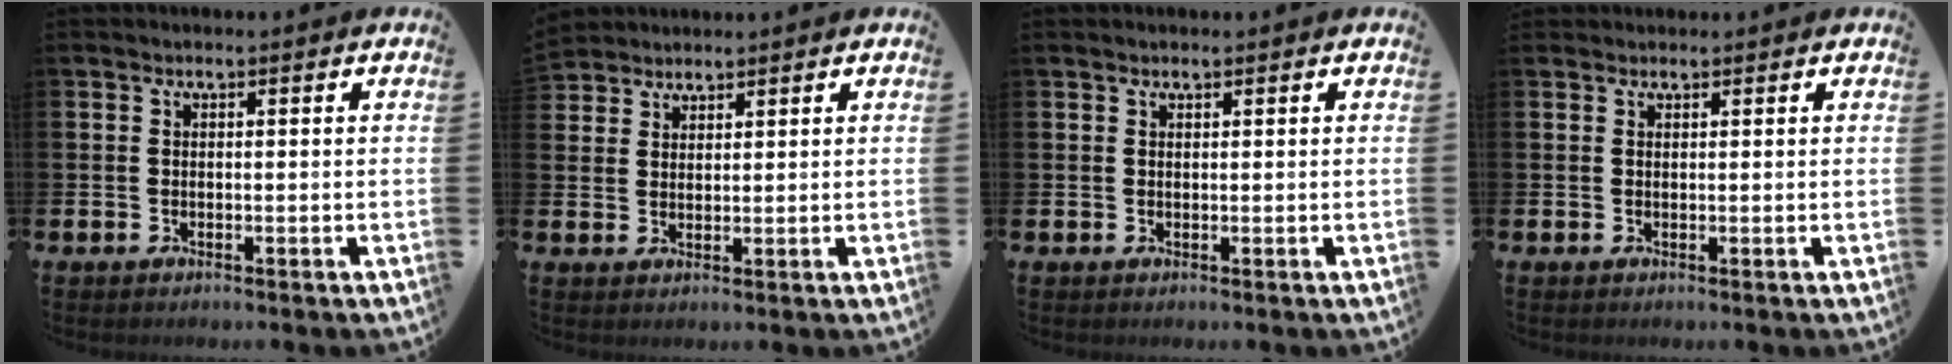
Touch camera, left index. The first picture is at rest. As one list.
[{"total": 3.0, "force": [2.9, 0.7, -0.5], "torque": [0.004, -0.009, 0.057]}, {"total": 0.7, "force": [0.7, 0.1, 0.2], "torque": [0.000, 0.000, 0.011]}, {"total": 0.7, "force": [0.7, 0.1, 0.0], "torque": [0.009, -0.003, 0.011]}]